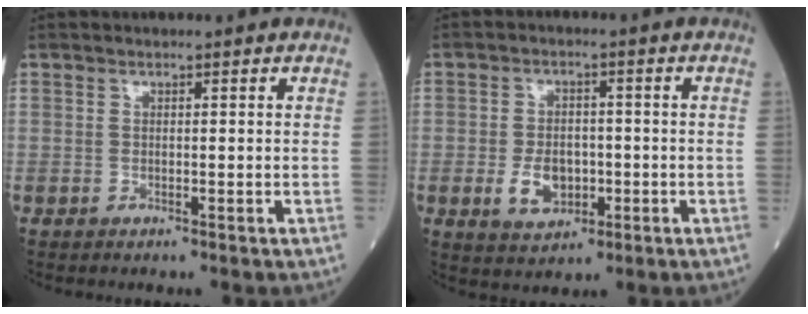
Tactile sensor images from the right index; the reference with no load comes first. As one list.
[{"total": 5.9, "force": [-1.7, 3.8, 4.2], "torque": [-0.076, 0.001, -0.023]}]